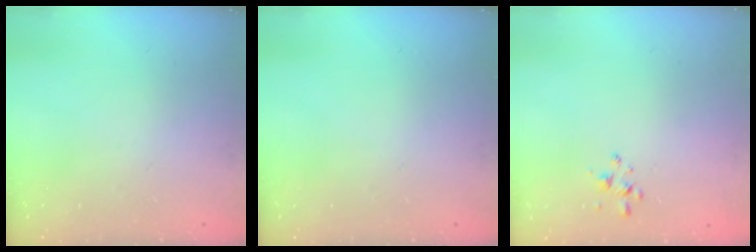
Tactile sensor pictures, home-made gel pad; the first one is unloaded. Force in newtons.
{"total": 0.0}
{"total": 2.1, "press": 2.0, "slide": 0.6}